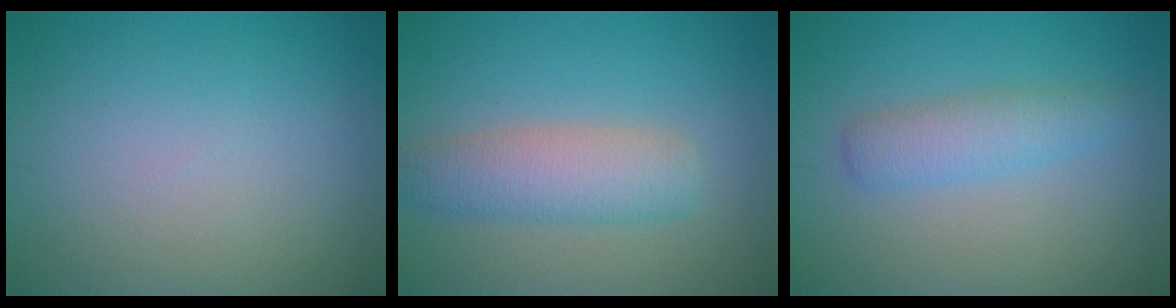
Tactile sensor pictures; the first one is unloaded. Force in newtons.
{"total": 4.5, "press": 4.5, "slide": 0.3}
{"total": 2.9, "press": 2.9, "slide": 0.1}